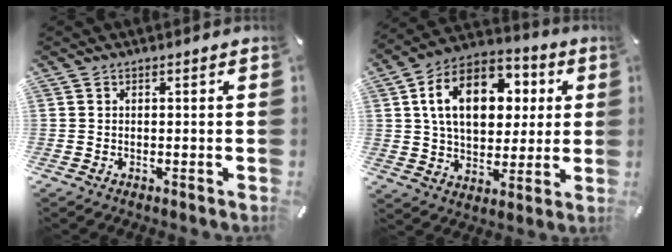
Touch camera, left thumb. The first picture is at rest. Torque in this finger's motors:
{"motor_torque": [2.51, 2.51, 2.20, -0.57, 0.29]}